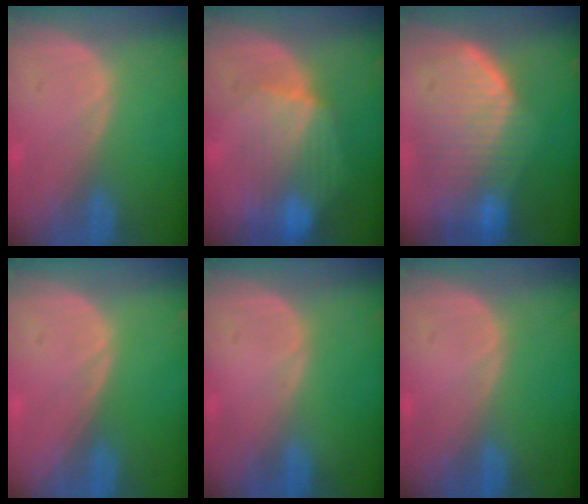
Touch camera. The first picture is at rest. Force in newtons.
{"total": 8.5, "press": 8.0, "slide": 3.0}
{"total": 10.5, "press": 9.2, "slide": 5.0}
{"total": 0.0}
{"total": 0.0}
{"total": 0.0}